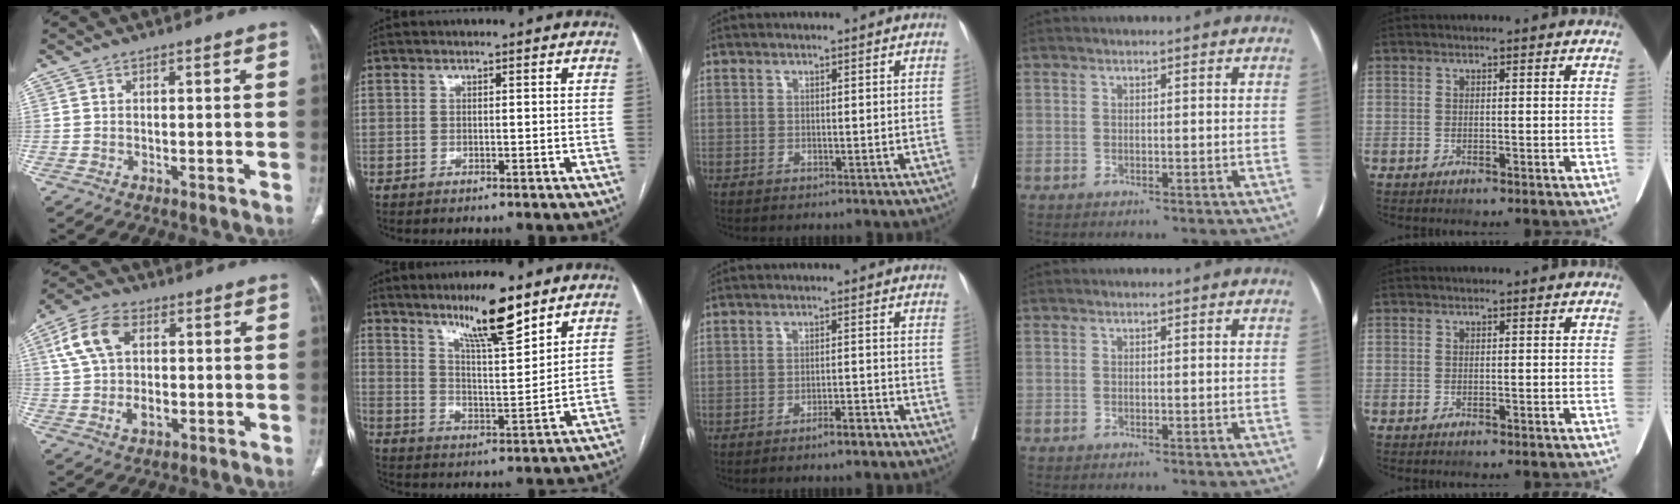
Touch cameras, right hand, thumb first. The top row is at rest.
{"thumb": {"total": 11.6, "force": [2.1, 7.5, 8.6], "torque": [-0.161, 0.008, 0.039]}, "index": {"total": 10.9, "force": [7.8, 1.0, 7.6], "torque": [-0.129, -0.008, 0.135]}, "middle": {"total": 2.9, "force": [-2.2, 0.3, 1.9], "torque": [-0.031, -0.001, -0.035]}}